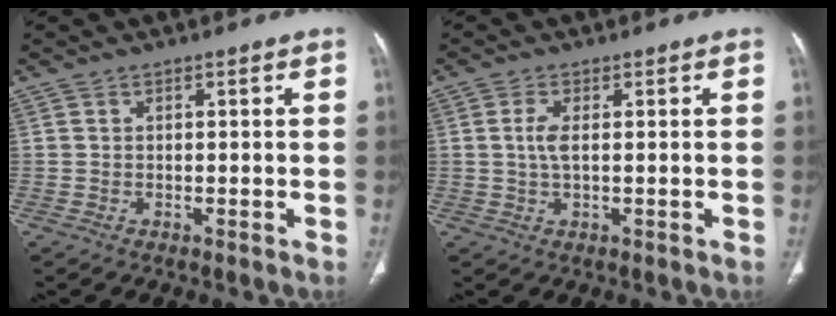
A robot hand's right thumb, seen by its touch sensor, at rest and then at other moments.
{"total": 3.1, "force": [0.4, 1.3, 2.8], "torque": [-0.068, 0.002, 0.007]}